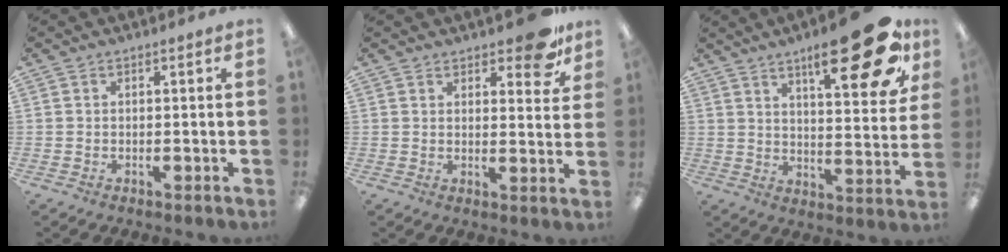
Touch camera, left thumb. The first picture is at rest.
{"total": 8.2, "force": [6.2, 3.3, 4.2], "torque": [-0.043, -0.036, 0.104]}
{"total": 22.8, "force": [13.7, 6.6, 17.0], "torque": [-0.231, -0.081, 0.208]}